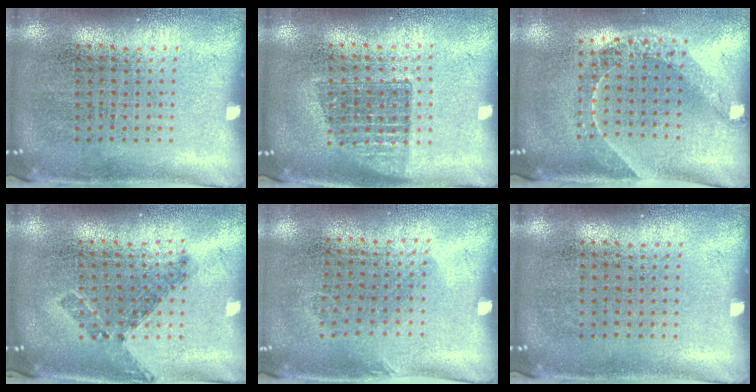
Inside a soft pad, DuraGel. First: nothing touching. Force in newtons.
{"total": 1.4, "press": 1.2, "slide": 0.8}
{"total": 1.5, "press": 1.3, "slide": 0.8}
{"total": 0.6, "press": 0.5, "slide": 0.3}
{"total": 0.9, "press": 0.6, "slide": 0.6}
{"total": 0.0}